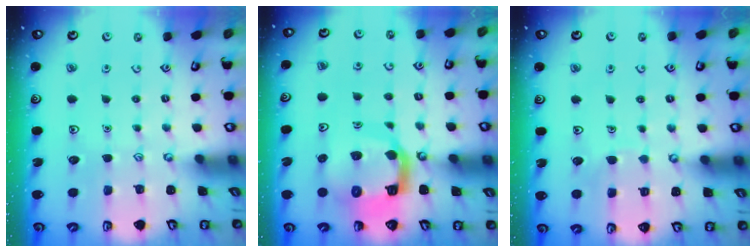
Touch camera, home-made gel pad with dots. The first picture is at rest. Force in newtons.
{"total": 12.5, "press": 12.4, "slide": 1.5}
{"total": 3.9, "press": 3.9, "slide": 0.2}